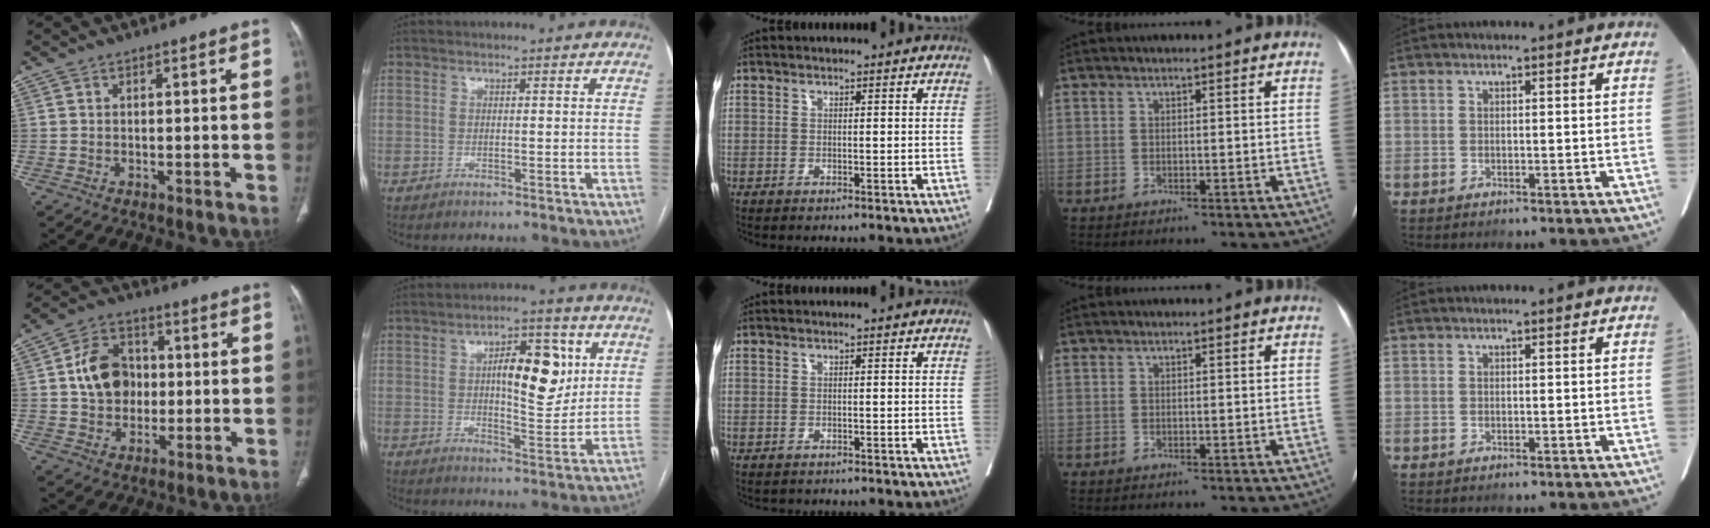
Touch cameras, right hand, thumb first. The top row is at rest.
{"thumb": {"total": 11.2, "force": [0.5, 9.0, 6.7], "torque": [-0.085, 0.015, 0.006]}, "index": {"total": 10.5, "force": [2.6, 3.9, 9.4], "torque": [-0.139, 0.012, 0.043]}, "middle": {"total": 1.1, "force": [-1.0, 0.4, 0.1], "torque": [-0.019, -0.004, -0.016]}}